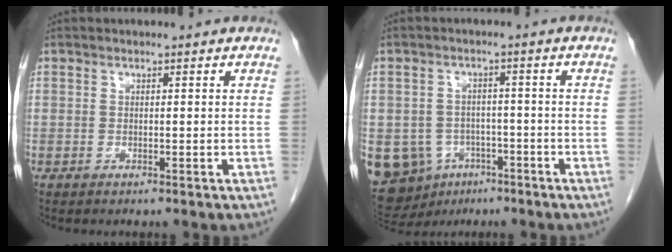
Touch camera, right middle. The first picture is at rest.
{"total": 13.7, "force": [-5.8, 11.4, 4.9], "torque": [-0.130, 0.012, -0.076]}